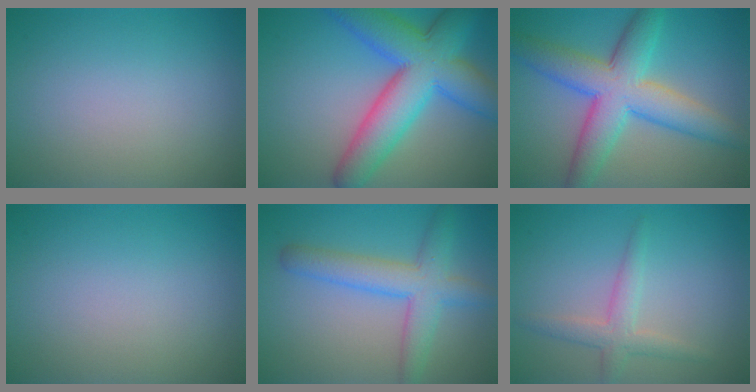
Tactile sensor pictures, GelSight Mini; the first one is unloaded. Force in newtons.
{"total": 10.3, "press": 10.3, "slide": 0.3}
{"total": 8.4, "press": 8.4, "slide": 0.3}
{"total": 0.0}
{"total": 5.0, "press": 5.0, "slide": 0.2}
{"total": 2.6, "press": 2.5, "slide": 0.1}